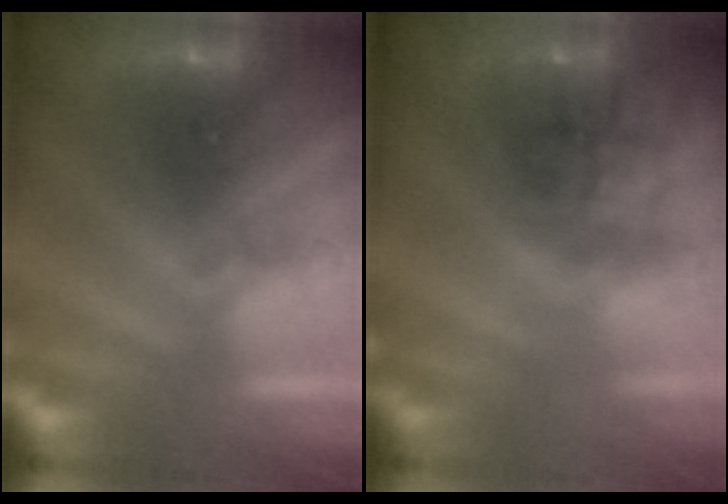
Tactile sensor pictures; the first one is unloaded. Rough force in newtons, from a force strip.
{"total": 1.6}